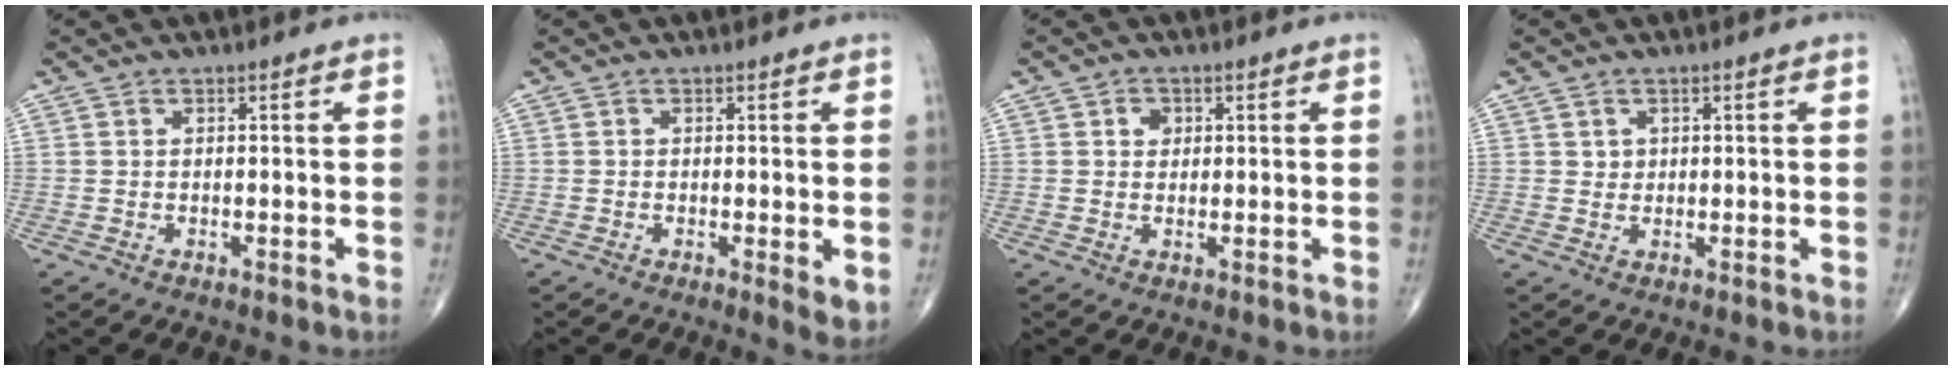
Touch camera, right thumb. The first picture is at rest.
{"total": 3.1, "force": [-0.5, 0.8, 3.0], "torque": [-0.046, -0.011, -0.012]}
{"total": 2.1, "force": [0.7, 1.8, 0.9], "torque": [-0.004, -0.001, 0.008]}
{"total": 1.4, "force": [0.5, 1.2, 0.3], "torque": [0.004, -0.001, 0.007]}